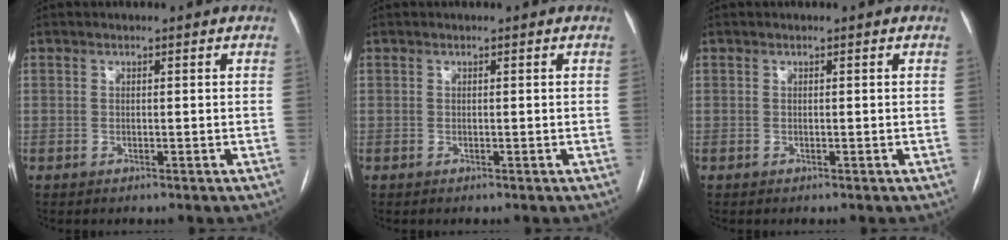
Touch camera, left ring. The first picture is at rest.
{"total": 0.0}
{"total": 0.0}